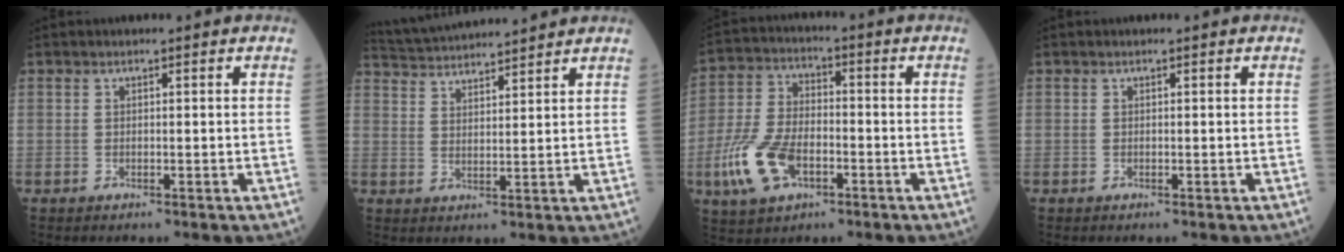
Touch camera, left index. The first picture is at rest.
{"total": 10.8, "force": [10.4, 0.1, 2.7], "torque": [-0.064, 0.029, 0.169]}
{"total": 10.7, "force": [-4.4, 5.8, 7.9], "torque": [-0.189, -0.003, -0.084]}
{"total": 0.0}